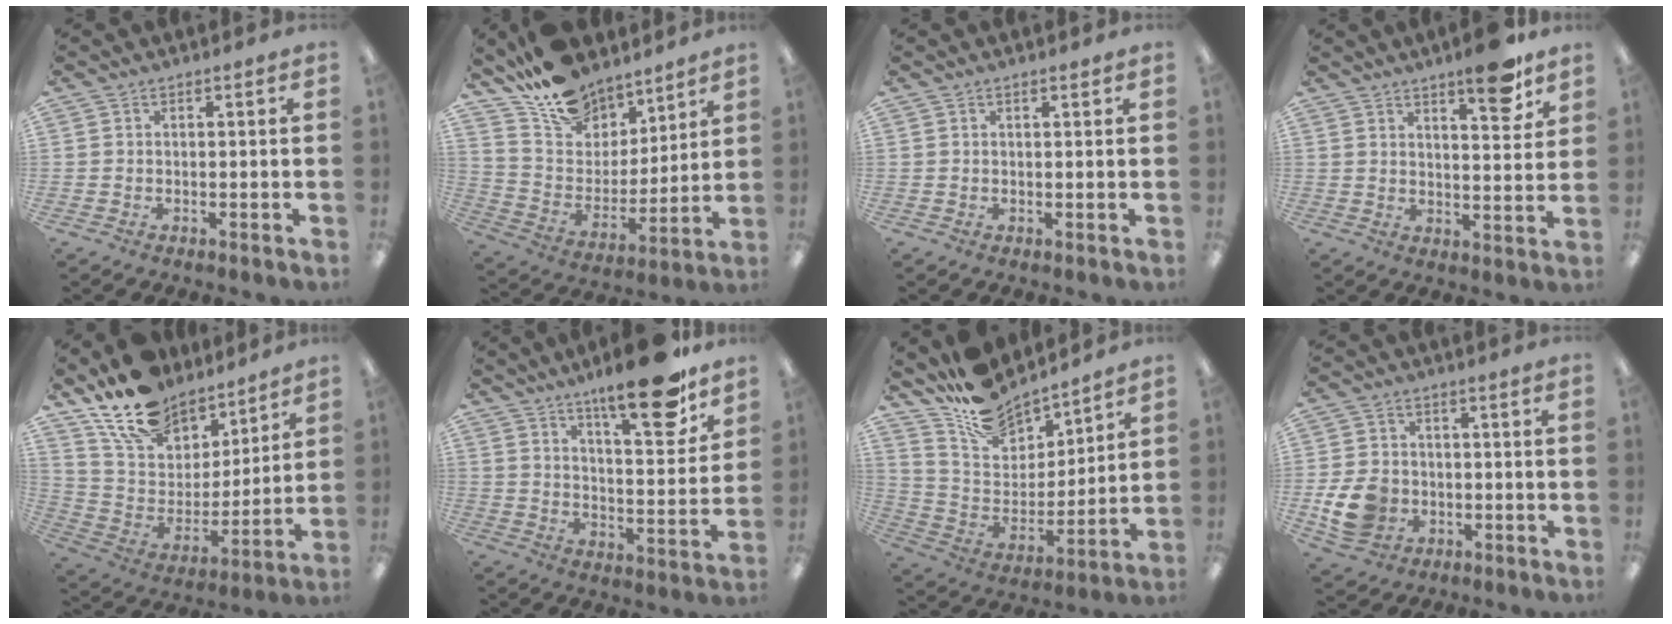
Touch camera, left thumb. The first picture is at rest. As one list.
[{"total": 16.6, "force": [13.1, 8.9, 4.7], "torque": [-0.106, -0.089, 0.249]}, {"total": 0.8, "force": [0.7, 0.1, 0.5], "torque": [-0.011, -0.001, 0.012]}, {"total": 10.2, "force": [7.3, 2.6, 6.6], "torque": [-0.073, -0.049, 0.116]}, {"total": 17.7, "force": [14.1, 9.1, 5.6], "torque": [-0.126, -0.095, 0.262]}, {"total": 18.5, "force": [13.7, 4.6, 11.5], "torque": [-0.162, -0.093, 0.218]}, {"total": 14.5, "force": [13.0, 5.6, 3.0], "torque": [-0.094, -0.105, 0.243]}, {"total": 9.3, "force": [-2.4, 7.5, 5.0], "torque": [-0.106, 0.009, -0.043]}]